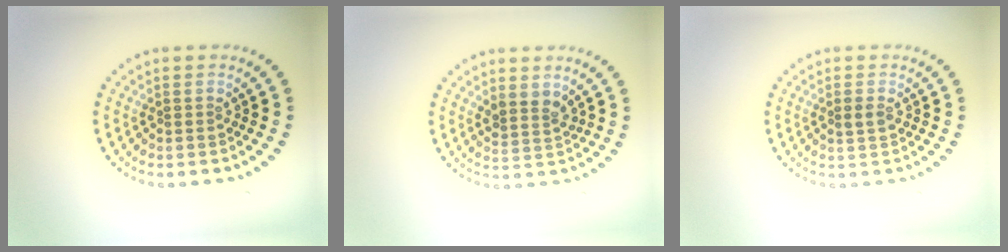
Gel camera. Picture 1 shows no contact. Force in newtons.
{"total": 2.0, "press": 1.6, "slide": 1.1}
{"total": 1.2, "press": 1.2, "slide": 0.1}